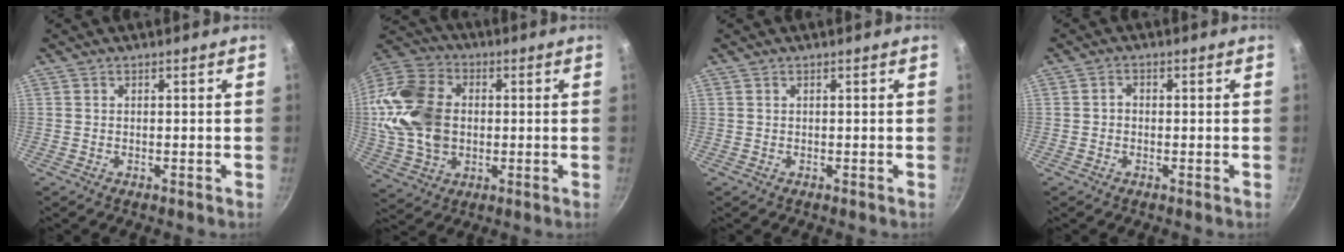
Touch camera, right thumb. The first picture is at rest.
{"total": 18.4, "force": [0.6, 13.5, 12.5], "torque": [-0.228, 0.019, 0.009]}
{"total": 0.0}
{"total": 1.5, "force": [-0.3, 1.2, 0.9], "torque": [-0.015, 0.008, -0.009]}